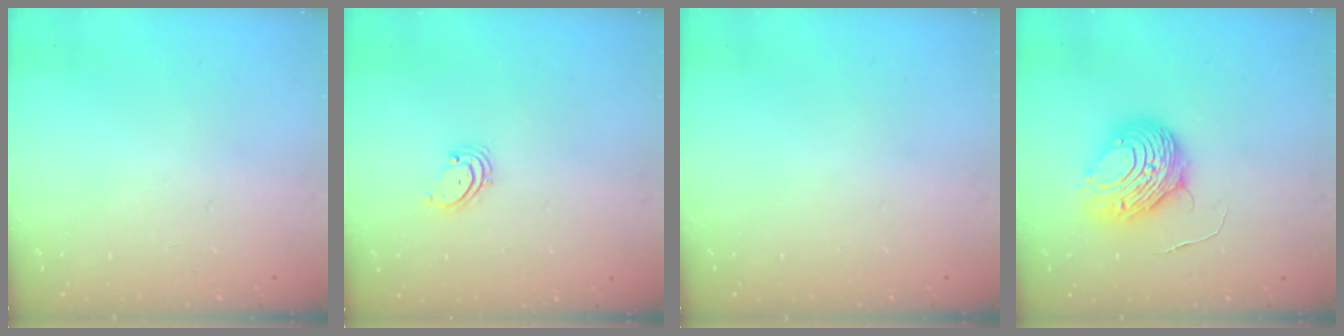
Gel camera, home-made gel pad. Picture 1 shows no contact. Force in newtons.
{"total": 2.1, "press": 2.1, "slide": 0.3}
{"total": 0.0}
{"total": 8.7, "press": 8.7, "slide": 0.9}